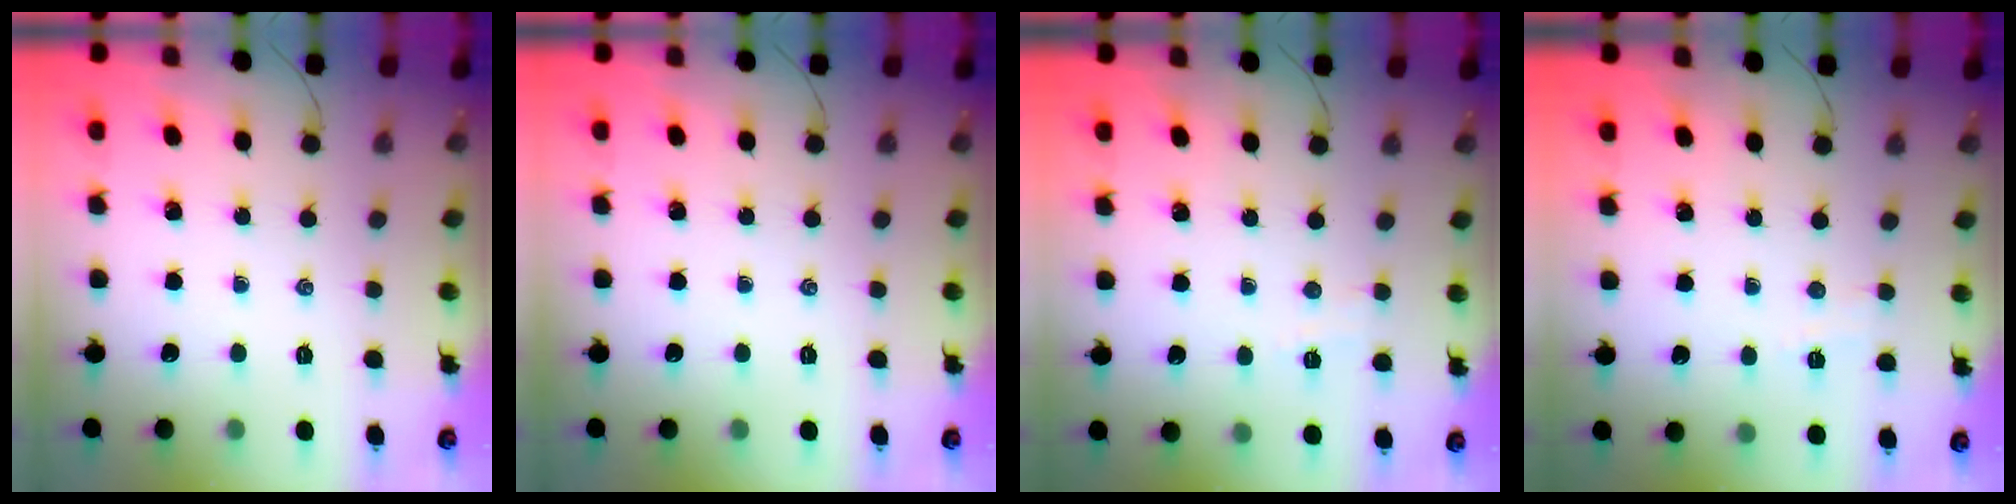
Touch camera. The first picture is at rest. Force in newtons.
{"total": 0.0}
{"total": 2.9, "press": 2.7, "slide": 1.0}
{"total": 2.9, "press": 2.7, "slide": 1.0}